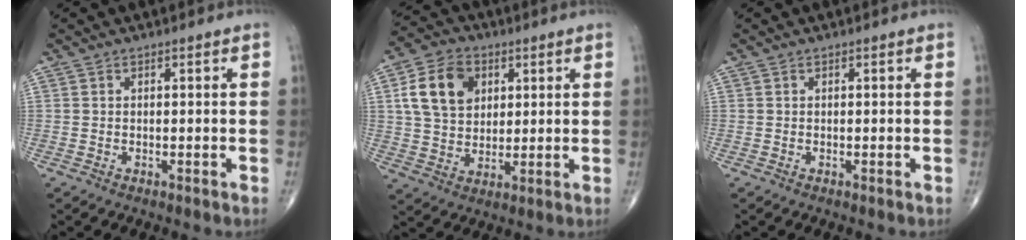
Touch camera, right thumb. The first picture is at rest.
{"total": 12.1, "force": [3.8, 8.9, 7.3], "torque": [-0.111, 0.000, 0.066]}
{"total": 0.0}